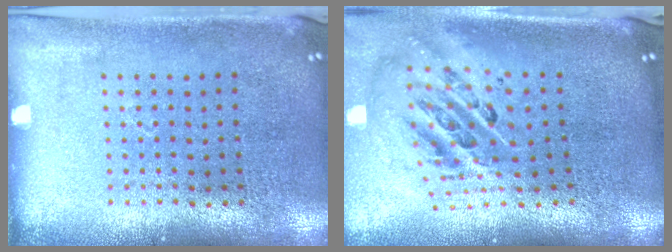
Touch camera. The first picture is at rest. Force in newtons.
{"total": 2.7, "press": 1.8, "slide": 2.0}